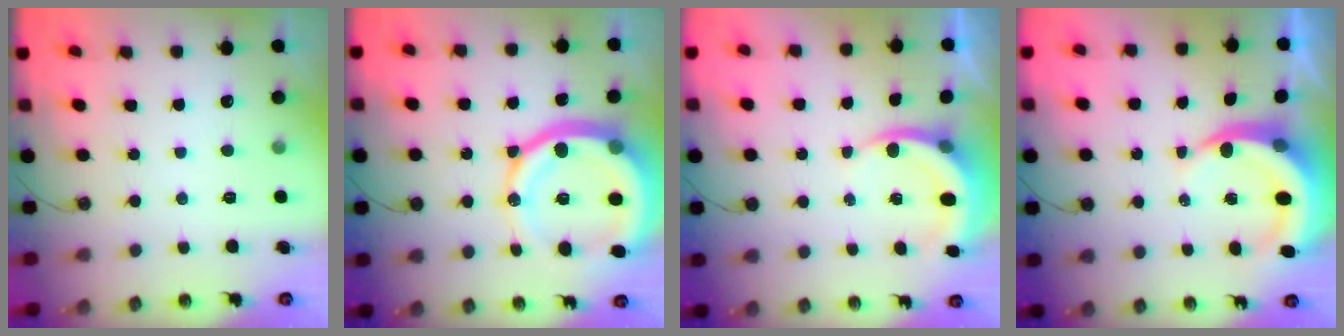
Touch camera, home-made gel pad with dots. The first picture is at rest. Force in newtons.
{"total": 21.0, "press": 20.9, "slide": 2.5}
{"total": 4.7, "press": 4.6, "slide": 0.3}
{"total": 8.2, "press": 8.1, "slide": 1.2}